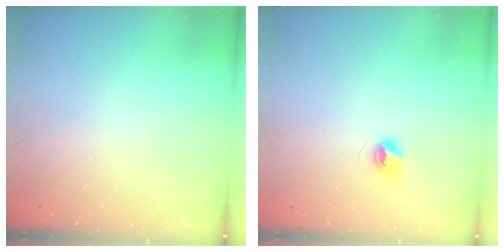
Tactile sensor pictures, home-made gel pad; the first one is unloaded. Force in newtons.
{"total": 4.9, "press": 4.9, "slide": 0.4}